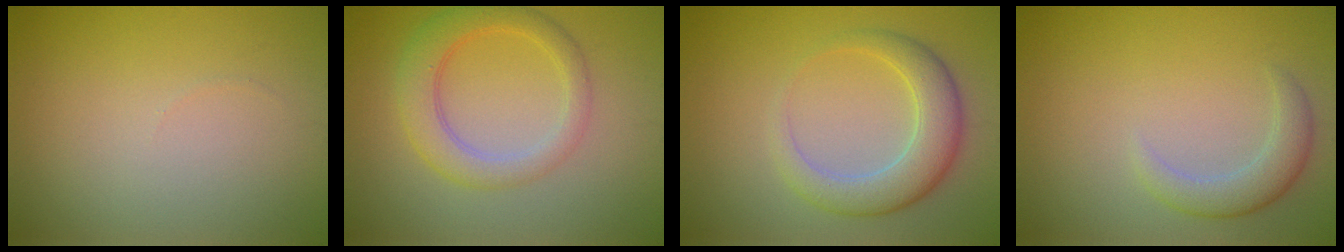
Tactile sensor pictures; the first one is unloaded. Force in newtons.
{"total": 4.1, "press": 4.1, "slide": 0.1}
{"total": 4.7, "press": 4.7, "slide": 0.4}
{"total": 2.7, "press": 2.7, "slide": 0.4}